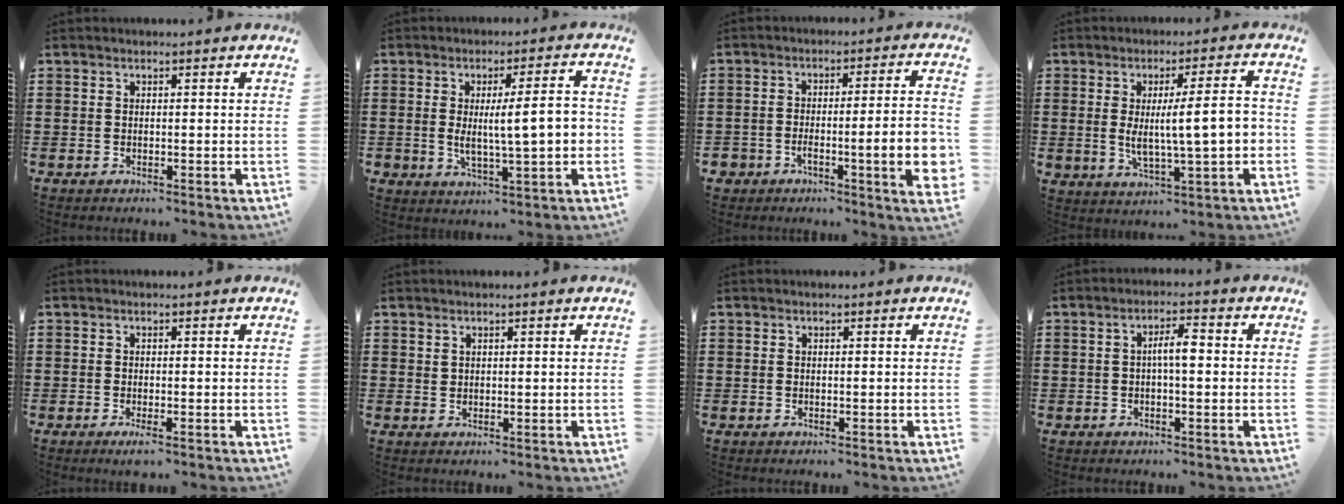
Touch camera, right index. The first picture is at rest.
{"total": 8.9, "force": [0.3, 1.9, 8.7], "torque": [-0.138, -0.004, 0.000]}
{"total": 8.8, "force": [-2.8, 2.5, 8.0], "torque": [-0.120, -0.007, -0.050]}
{"total": 9.9, "force": [0.4, 2.1, 9.6], "torque": [-0.169, -0.001, 0.002]}
{"total": 1.3, "force": [-0.7, 0.1, 1.0], "torque": [-0.025, -0.008, -0.014]}
{"total": 1.1, "force": [0.9, 0.5, 0.3], "torque": [-0.008, -0.001, 0.019]}
{"total": 0.0}
{"total": 3.7, "force": [-0.1, 0.9, 3.6], "torque": [-0.066, 0.007, -0.005]}